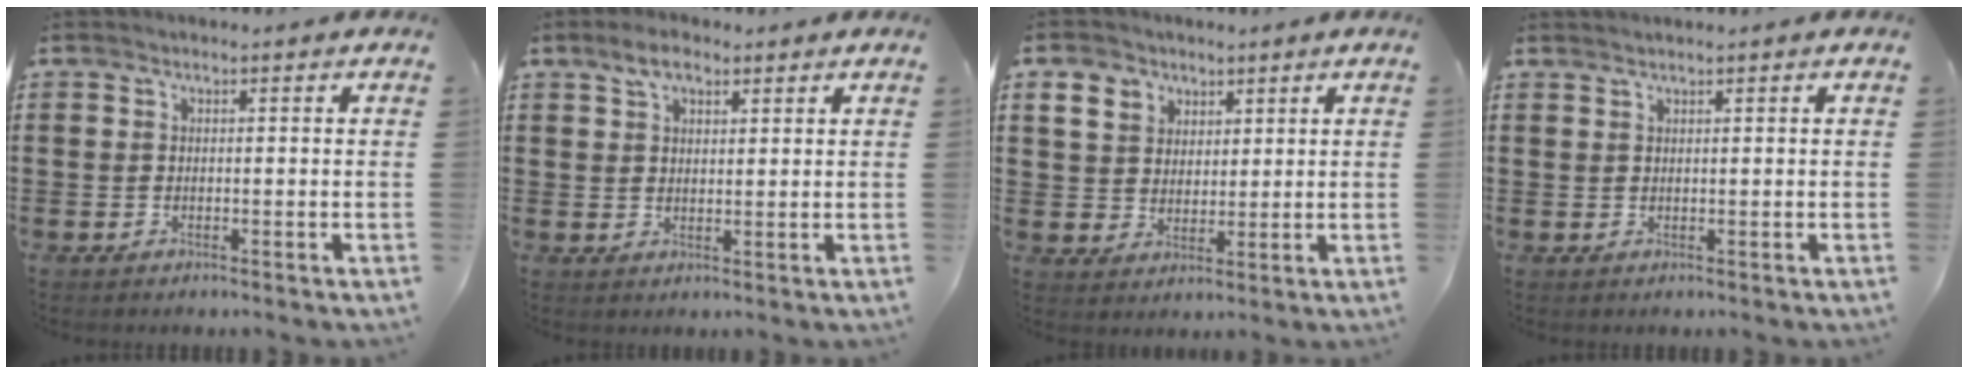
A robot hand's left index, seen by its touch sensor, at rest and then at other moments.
{"total": 4.1, "force": [2.7, 1.9, 2.5], "torque": [-0.046, 0.005, 0.047]}
{"total": 6.0, "force": [2.9, 5.0, 1.6], "torque": [-0.042, 0.012, 0.051]}
{"total": 0.7, "force": [0.6, 0.0, 0.2], "torque": [-0.006, -0.002, 0.013]}